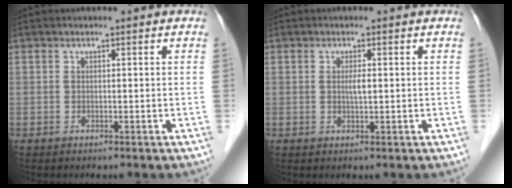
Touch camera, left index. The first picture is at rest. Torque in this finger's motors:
{"motor_torque": [0.28, 0.14, 0.04, 0.01]}